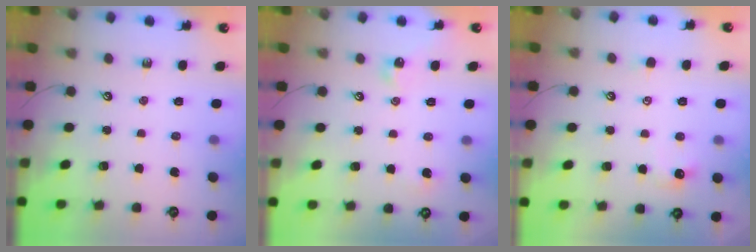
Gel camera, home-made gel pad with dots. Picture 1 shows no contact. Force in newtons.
{"total": 4.8, "press": 4.7, "slide": 0.7}
{"total": 0.6, "press": 0.2, "slide": 0.6}